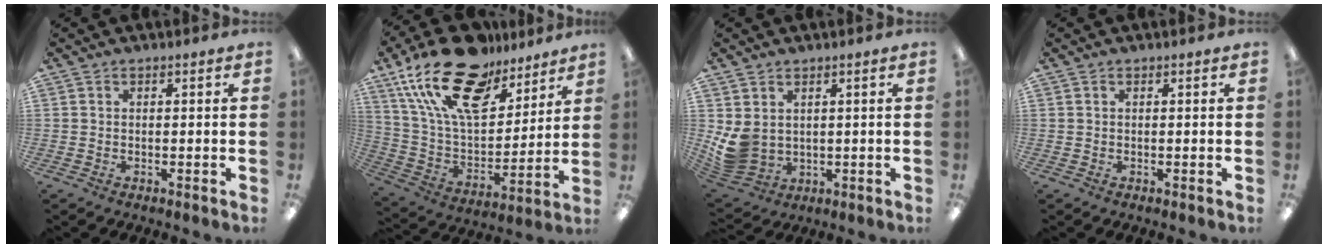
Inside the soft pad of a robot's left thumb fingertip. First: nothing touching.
{"total": 23.5, "force": [15.6, 11.3, 13.5], "torque": [-0.264, -0.089, 0.277]}
{"total": 6.6, "force": [1.9, 5.3, 3.4], "torque": [-0.089, -0.016, 0.037]}
{"total": 0.0}